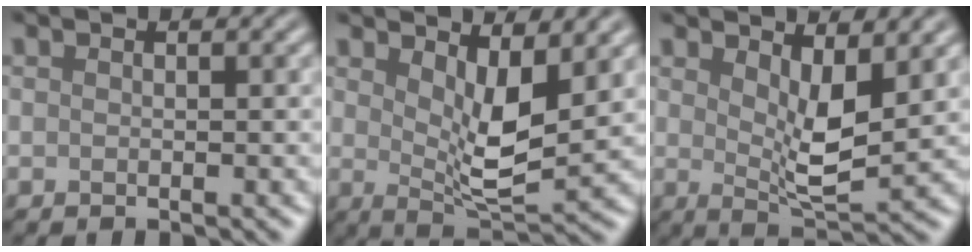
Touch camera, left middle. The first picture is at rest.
{"total": 5.6, "force": [1.9, 2.0, 4.8], "torque": [-0.084, -0.018, 0.037]}
{"total": 4.9, "force": [1.6, 1.8, 4.3], "torque": [-0.075, -0.017, 0.033]}